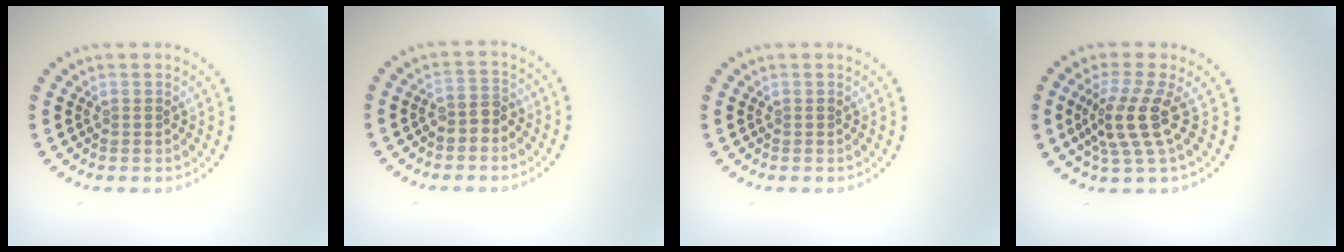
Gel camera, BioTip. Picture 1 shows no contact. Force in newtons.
{"total": 1.7, "press": 1.5, "slide": 0.7}
{"total": 0.0}
{"total": 4.0, "press": 3.0, "slide": 2.6}